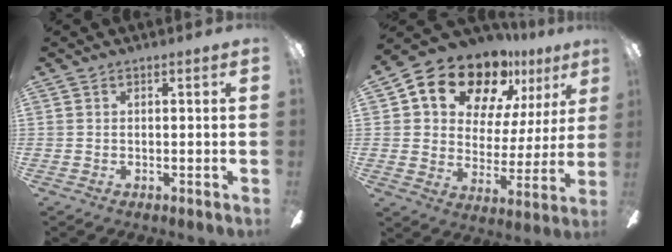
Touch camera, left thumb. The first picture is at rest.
{"total": 17.4, "force": [12.7, 9.2, 7.7], "torque": [-0.137, -0.084, 0.225]}